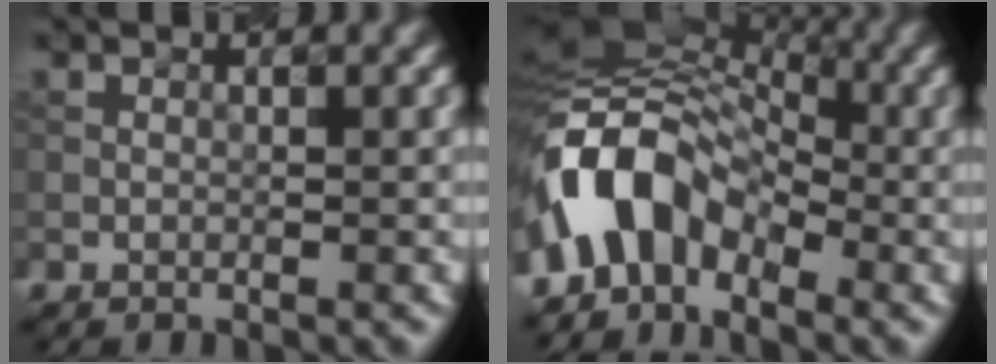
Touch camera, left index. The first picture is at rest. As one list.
[{"total": 8.1, "force": [-3.1, 5.4, 5.0], "torque": [-0.086, 0.016, -0.073]}]